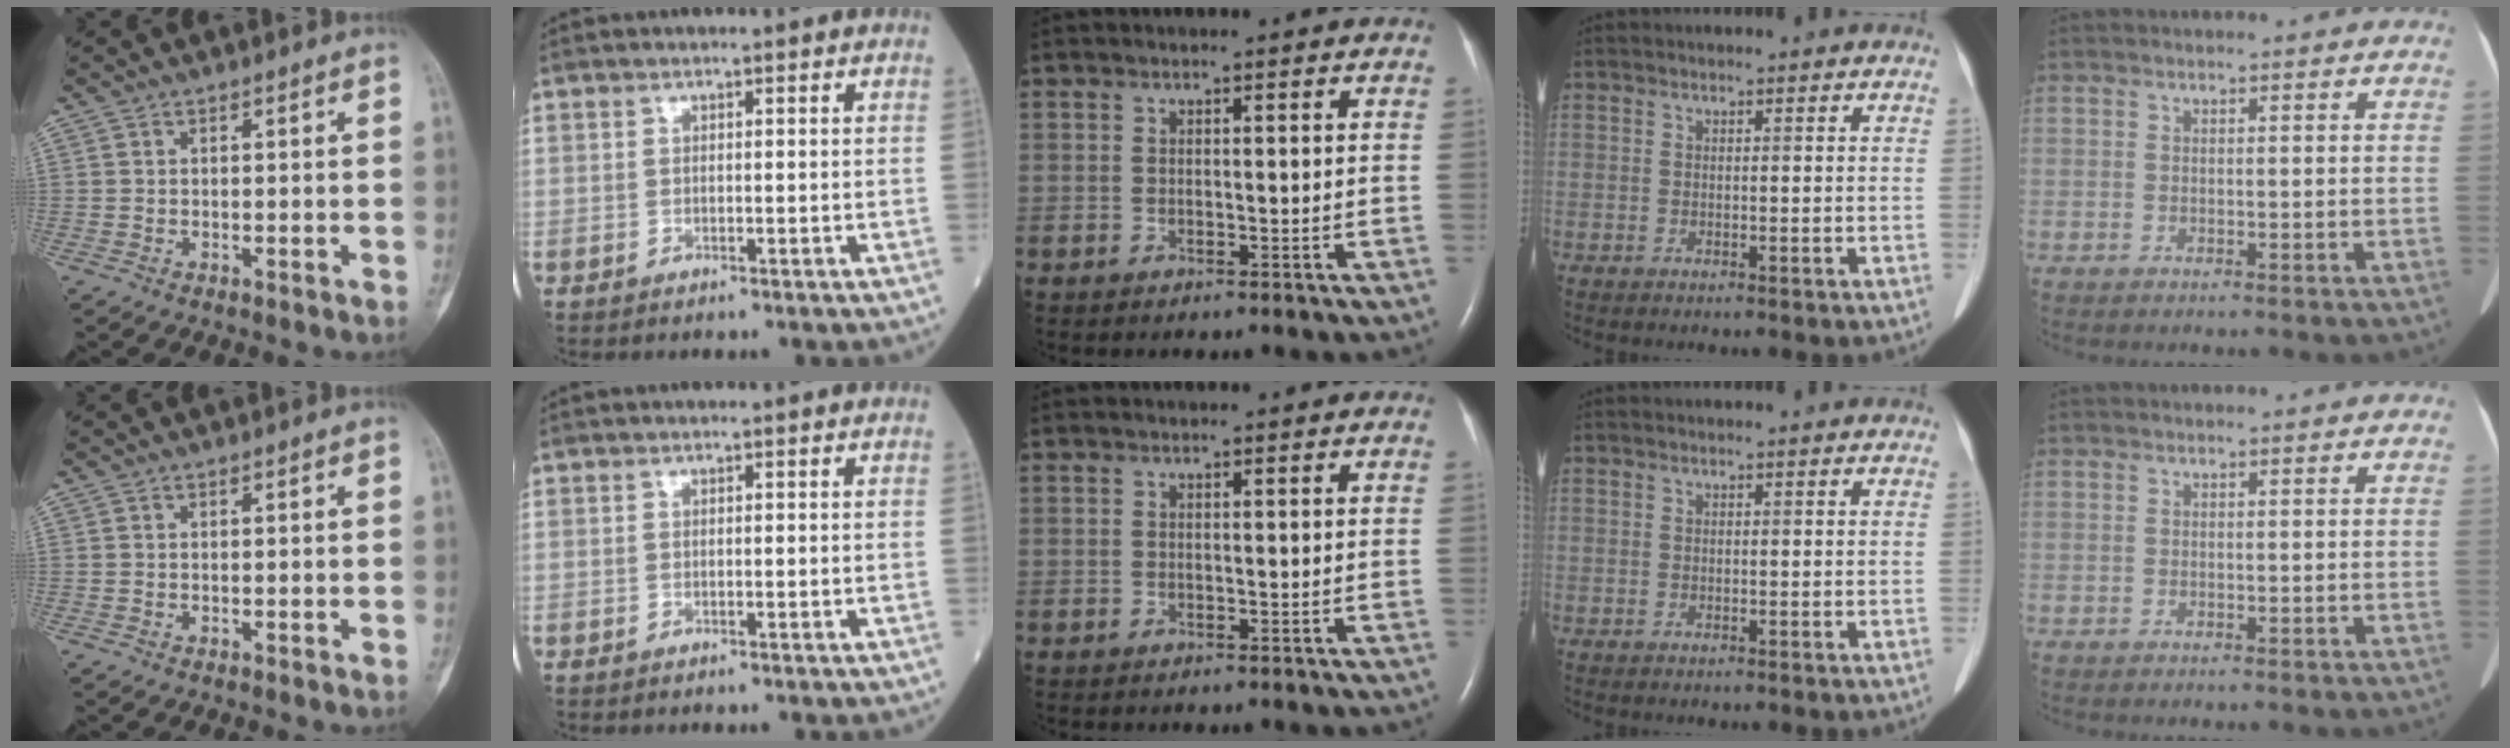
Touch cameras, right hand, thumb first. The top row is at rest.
{}